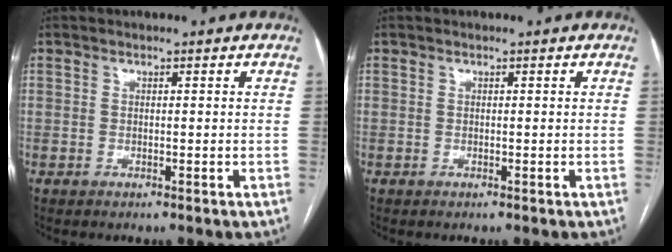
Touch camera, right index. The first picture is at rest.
{"total": 0.0}